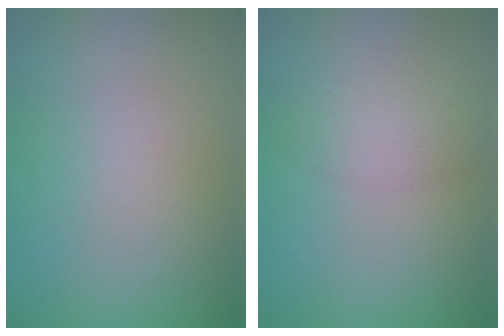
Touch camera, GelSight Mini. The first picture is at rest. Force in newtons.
{"total": 2.1, "press": 2.1, "slide": 0.0}